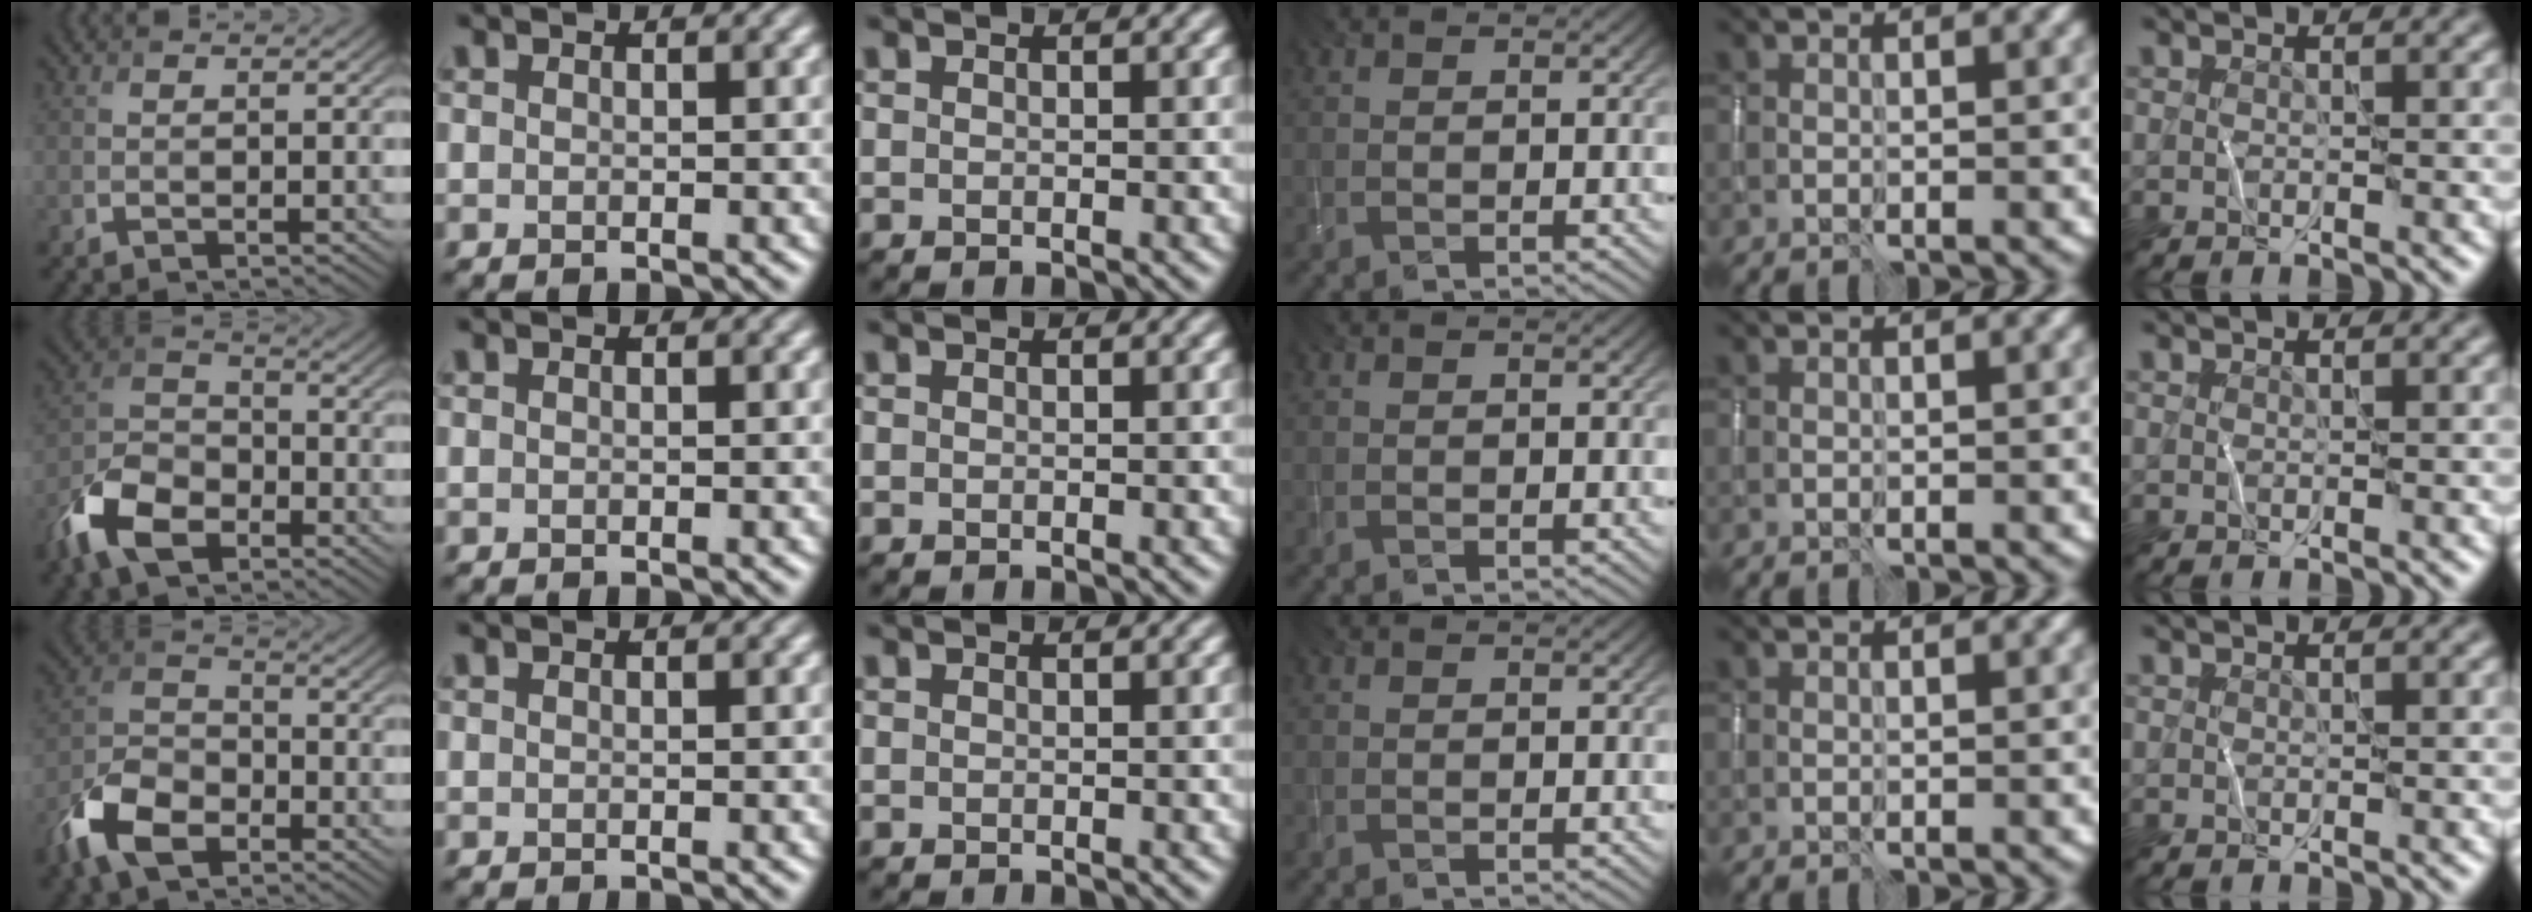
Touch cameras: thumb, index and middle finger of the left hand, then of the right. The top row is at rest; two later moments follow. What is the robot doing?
{"motion": "wipe", "object": "whiteboard"}